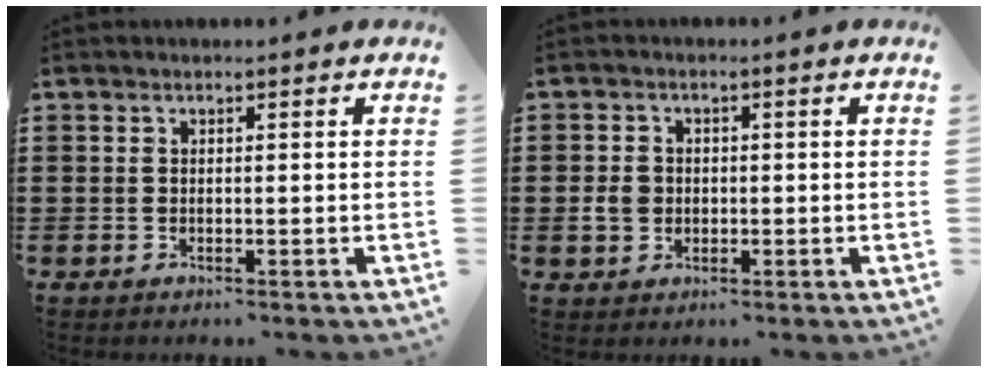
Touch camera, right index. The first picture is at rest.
{"total": 3.2, "force": [-0.4, 2.7, 1.7], "torque": [-0.046, 0.005, -0.011]}